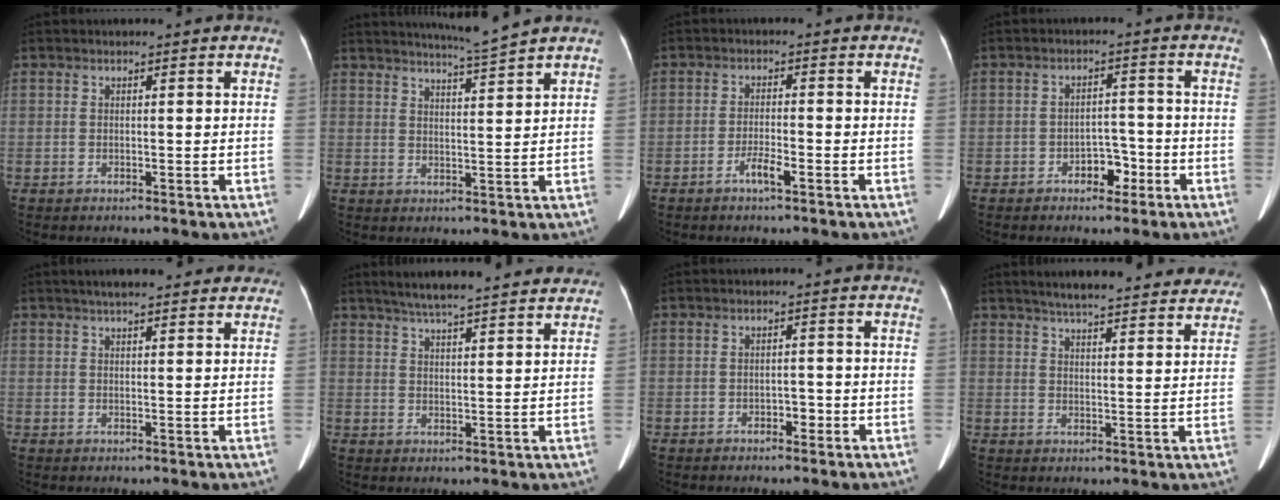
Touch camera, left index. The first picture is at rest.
{"total": 5.1, "force": [4.6, -1.9, 1.3], "torque": [-0.027, -0.014, 0.078]}
{"total": 2.7, "force": [-1.7, 0.2, 2.1], "torque": [-0.041, -0.001, -0.033]}
{"total": 3.9, "force": [-2.2, 2.3, 2.2], "torque": [-0.028, 0.013, -0.032]}
{"total": 9.8, "force": [8.2, 2.1, 5.1], "torque": [-0.061, 0.027, 0.102]}
{"total": 15.3, "force": [13.4, 1.5, 7.2], "torque": [-0.113, 0.029, 0.180]}
{"total": 1.4, "force": [-0.8, 0.8, 0.8], "torque": [-0.009, 0.004, -0.012]}
{"total": 20.3, "force": [18.0, 3.8, 8.5], "torque": [-0.115, 0.012, 0.222]}